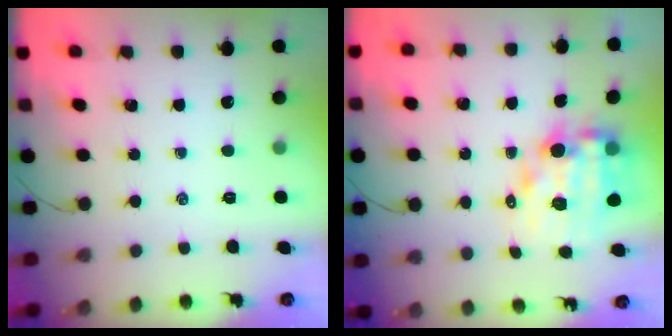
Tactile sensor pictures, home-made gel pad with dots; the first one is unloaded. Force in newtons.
{"total": 11.7, "press": 11.2, "slide": 3.2}